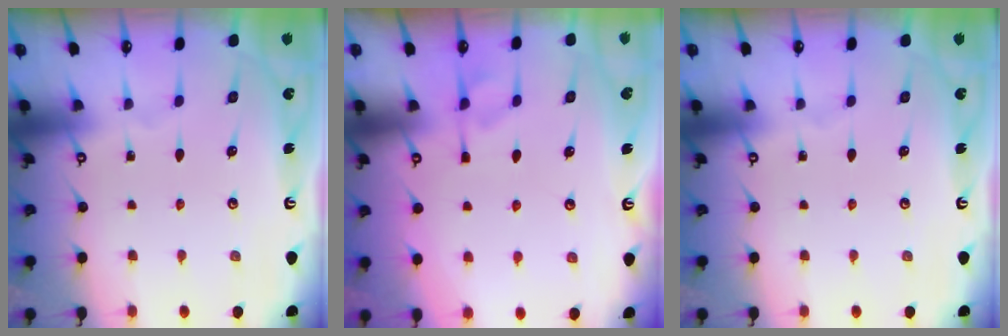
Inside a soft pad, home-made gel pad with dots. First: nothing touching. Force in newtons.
{"total": 0.9, "press": 0.1, "slide": 0.9}
{"total": 0.0}